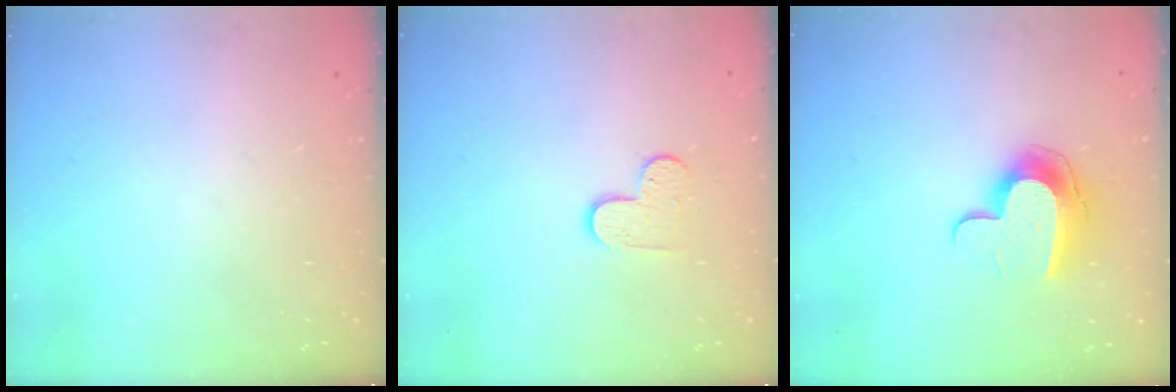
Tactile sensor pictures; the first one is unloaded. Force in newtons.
{"total": 7.1, "press": 7.1, "slide": 0.6}
{"total": 11.8, "press": 11.8, "slide": 0.5}